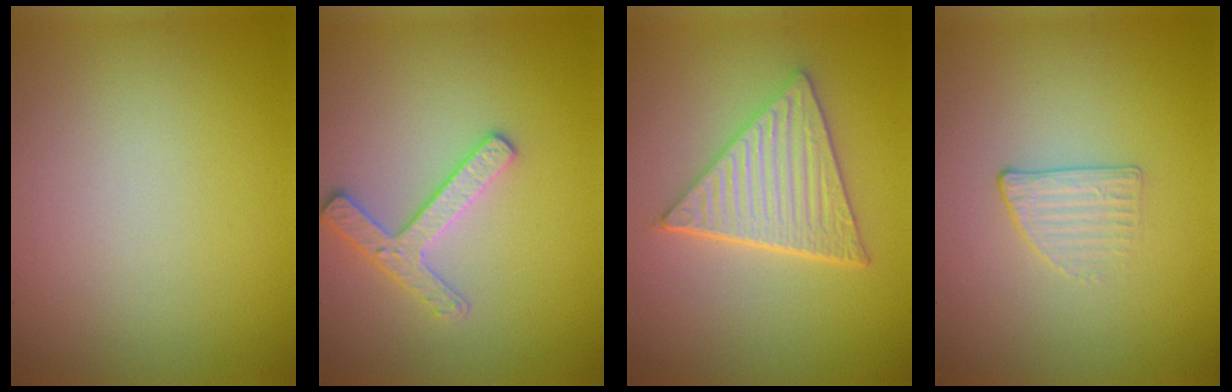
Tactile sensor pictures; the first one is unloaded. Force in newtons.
{"total": 2.5, "press": 2.4, "slide": 0.4}
{"total": 5.9, "press": 4.4, "slide": 3.8}
{"total": 1.3, "press": 0.8, "slide": 1.0}